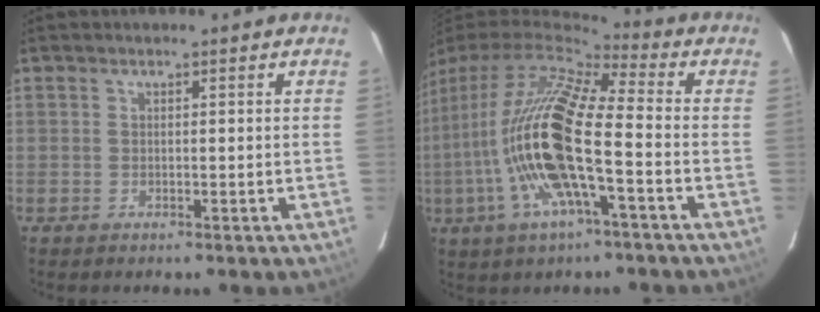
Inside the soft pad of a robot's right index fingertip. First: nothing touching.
{"total": 19.8, "force": [-4.2, 4.4, 18.8], "torque": [-0.355, -0.020, -0.088]}